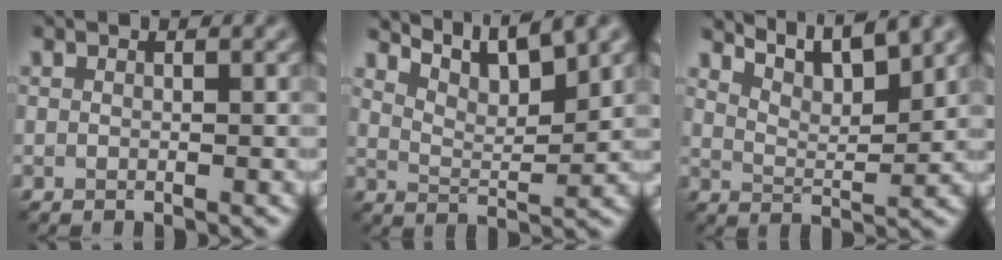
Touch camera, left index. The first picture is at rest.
{"total": 5.7, "force": [4.8, 1.0, 2.9], "torque": [-0.052, 0.003, 0.068]}
{"total": 6.0, "force": [5.1, 1.2, 2.9], "torque": [-0.043, 0.008, 0.061]}